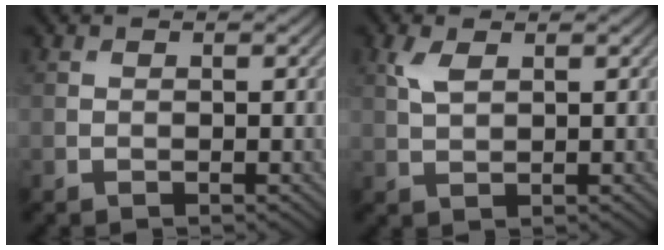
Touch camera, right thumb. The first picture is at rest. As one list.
[{"total": 2.6, "force": [1.2, 1.2, 2.0], "torque": [-0.053, 0.003, 0.027]}]